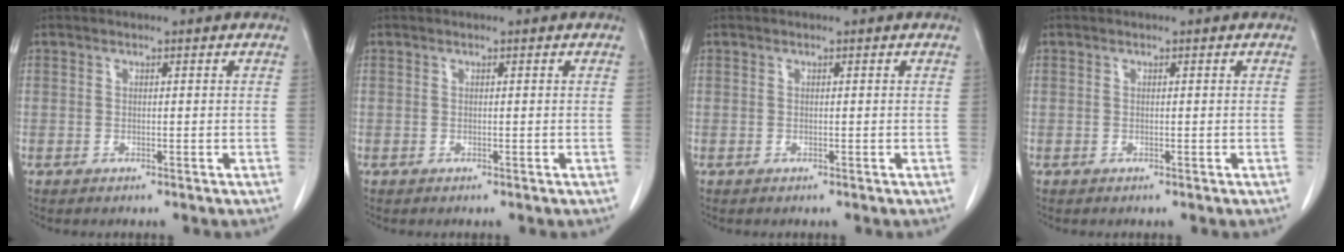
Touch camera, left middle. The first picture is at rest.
{"total": 0.0}
{"total": 0.0}
{"total": 0.0}